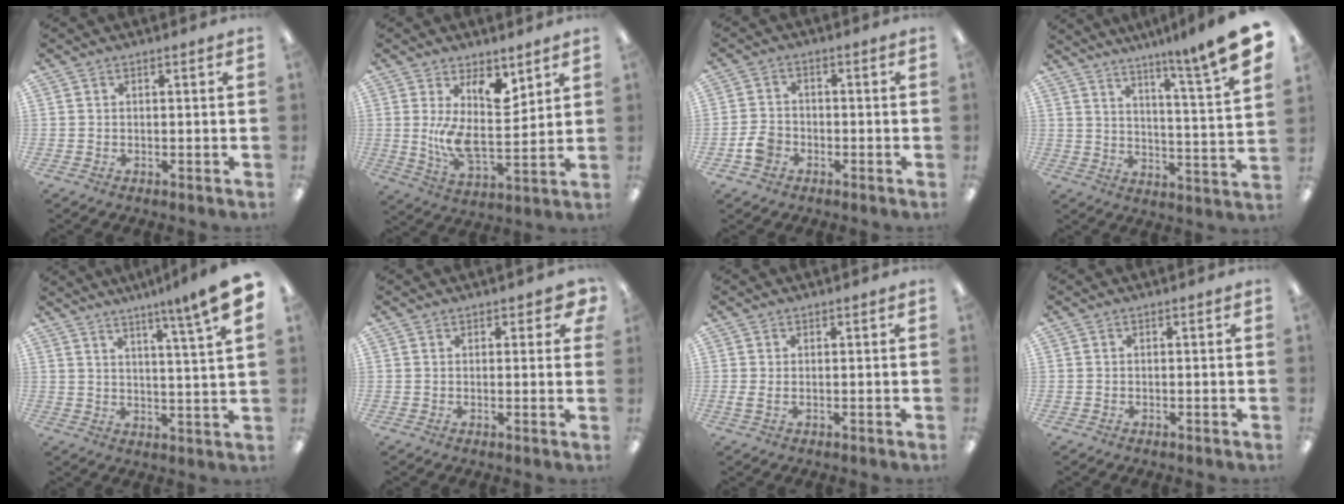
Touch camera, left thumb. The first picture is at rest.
{"total": 12.0, "force": [4.9, 5.6, 9.5], "torque": [-0.169, -0.037, 0.086]}
{"total": 4.8, "force": [-2.3, 3.6, 2.3], "torque": [-0.047, 0.010, -0.043]}
{"total": 10.9, "force": [8.7, -0.6, 6.6], "torque": [-0.105, -0.086, 0.133]}
{"total": 9.4, "force": [6.6, -0.3, 6.7], "torque": [-0.102, -0.047, 0.102]}
{"total": 3.2, "force": [2.0, 1.8, 1.7], "torque": [-0.012, -0.005, 0.033]}
{"total": 1.4, "force": [0.3, 0.2, 1.4], "torque": [-0.027, -0.001, 0.006]}
{"total": 0.0}